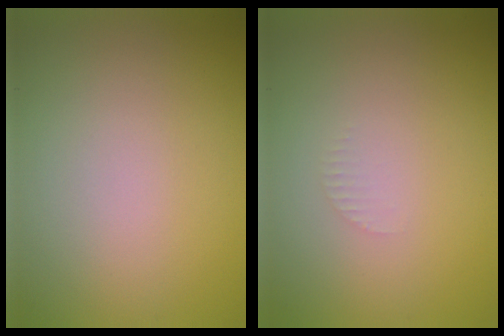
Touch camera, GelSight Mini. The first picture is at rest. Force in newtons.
{"total": 0.7, "press": 0.6, "slide": 0.1}